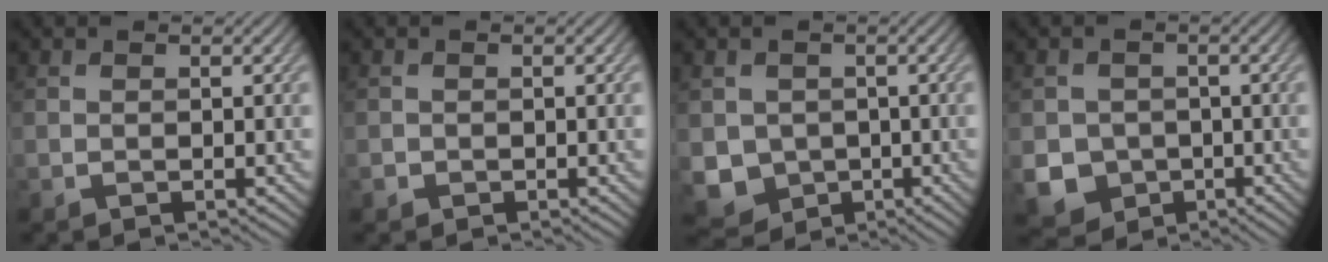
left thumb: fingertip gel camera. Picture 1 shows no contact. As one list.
[{"total": 0.9, "force": [-0.5, 0.7, 0.1], "torque": [-0.001, -0.004, -0.012]}, {"total": 5.0, "force": [-0.8, 4.6, 1.8], "torque": [-0.053, -0.022, -0.022]}, {"total": 6.0, "force": [-1.9, 5.3, 1.9], "torque": [-0.047, -0.015, -0.051]}]